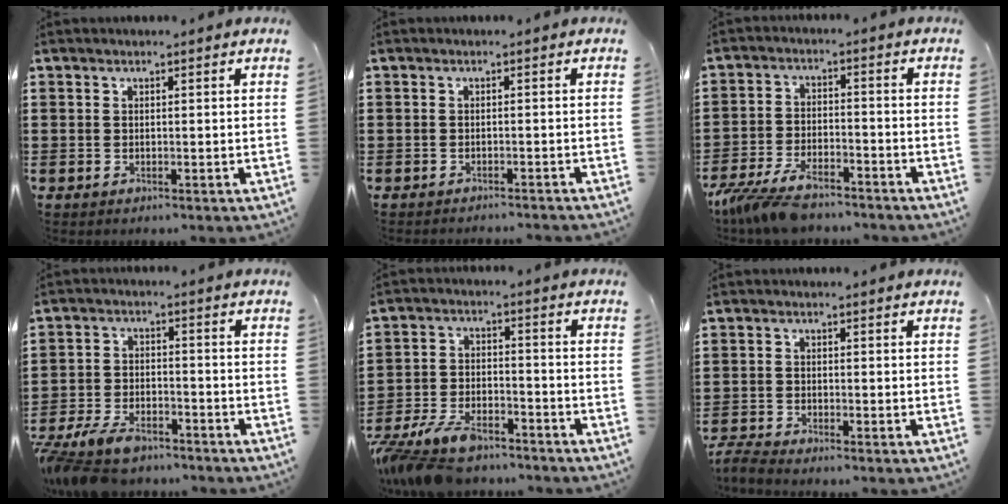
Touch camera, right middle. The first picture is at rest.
{"total": 1.1, "force": [-1.0, -0.2, 0.0], "torque": [-0.004, 0.000, -0.020]}
{"total": 7.6, "force": [-6.4, 1.8, 3.7], "torque": [-0.094, -0.005, -0.125]}
{"total": 7.0, "force": [-6.3, 1.8, 2.6], "torque": [-0.072, 0.002, -0.125]}
{"total": 8.5, "force": [-7.6, 2.0, 3.1], "torque": [-0.081, 0.007, -0.151]}
{"total": 2.4, "force": [-2.3, 0.0, 0.5], "torque": [-0.025, -0.005, -0.051]}